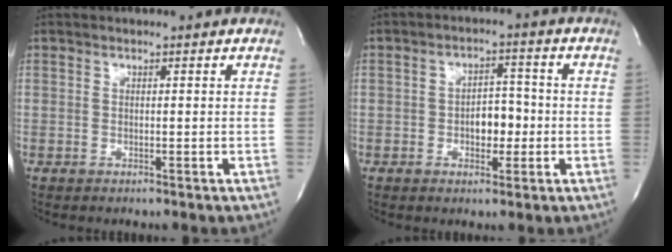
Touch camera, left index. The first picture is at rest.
{"total": 4.7, "force": [-1.4, 2.6, 3.6], "torque": [-0.052, 0.007, -0.021]}